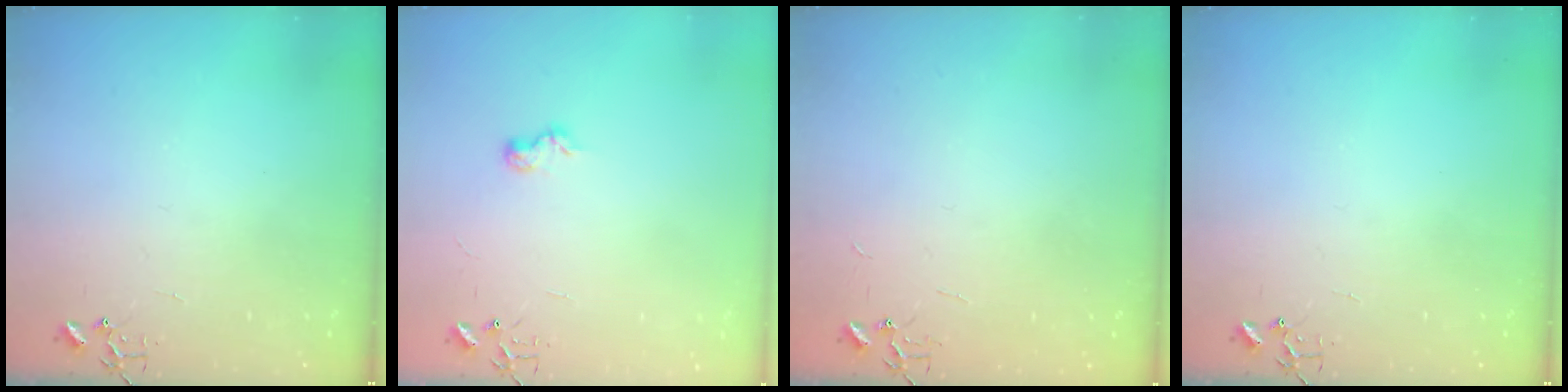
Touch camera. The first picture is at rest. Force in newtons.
{"total": 6.3, "press": 6.3, "slide": 0.8}
{"total": 1.8, "press": 1.8, "slide": 0.2}
{"total": 0.0}